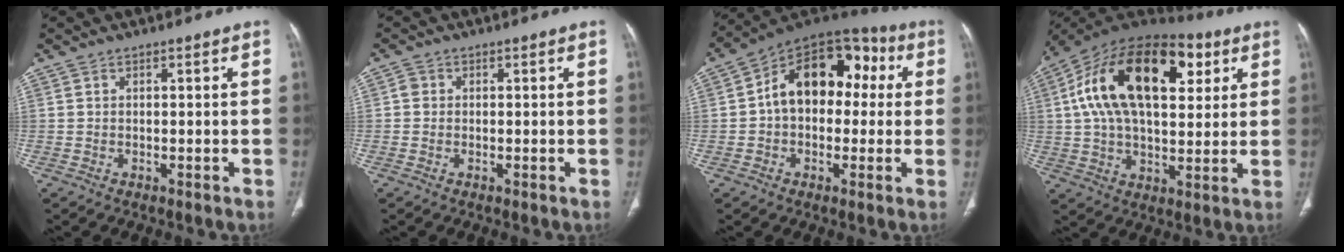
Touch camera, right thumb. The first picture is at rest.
{"total": 1.4, "force": [0.1, 1.3, 0.5], "torque": [-0.004, 0.003, 0.000]}
{"total": 17.6, "force": [2.2, 11.8, 12.8], "torque": [-0.147, 0.050, 0.021]}
{"total": 26.5, "force": [8.2, 14.3, 20.8], "torque": [-0.356, 0.023, 0.130]}